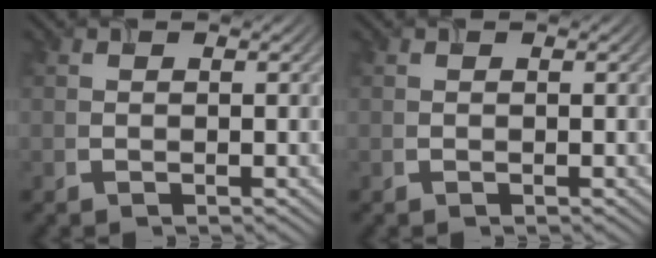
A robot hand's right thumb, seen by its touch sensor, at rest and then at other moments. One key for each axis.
{"total": 0.0}